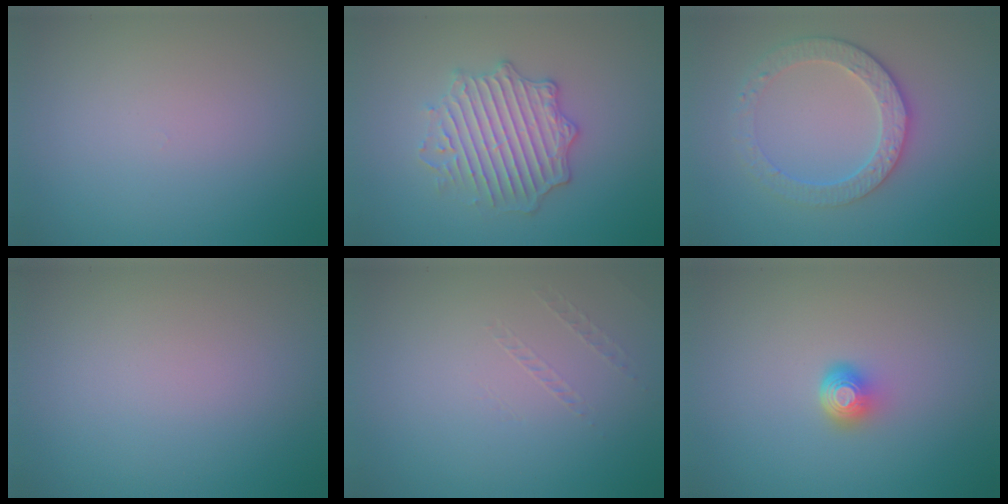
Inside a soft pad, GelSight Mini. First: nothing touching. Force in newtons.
{"total": 4.3, "press": 4.1, "slide": 1.2}
{"total": 3.5, "press": 3.1, "slide": 1.5}
{"total": 0.0}
{"total": 0.5, "press": 0.2, "slide": 0.5}
{"total": 2.0, "press": 1.4, "slide": 1.4}